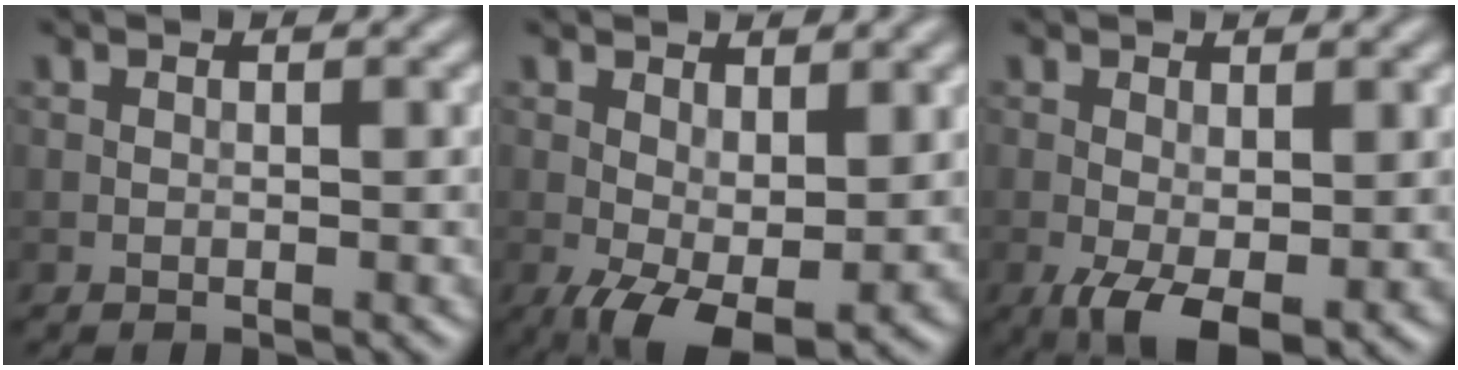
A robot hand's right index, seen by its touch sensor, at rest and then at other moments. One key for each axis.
{"total": 6.2, "fx": -1.2, "fy": 3.1, "fz": 5.3, "tx": -0.103, "ty": -0.018, "tz": -0.011}
{"total": 5.2, "fx": -1.7, "fy": 2.4, "fz": 4.3, "tx": -0.083, "ty": -0.020, "tz": -0.024}